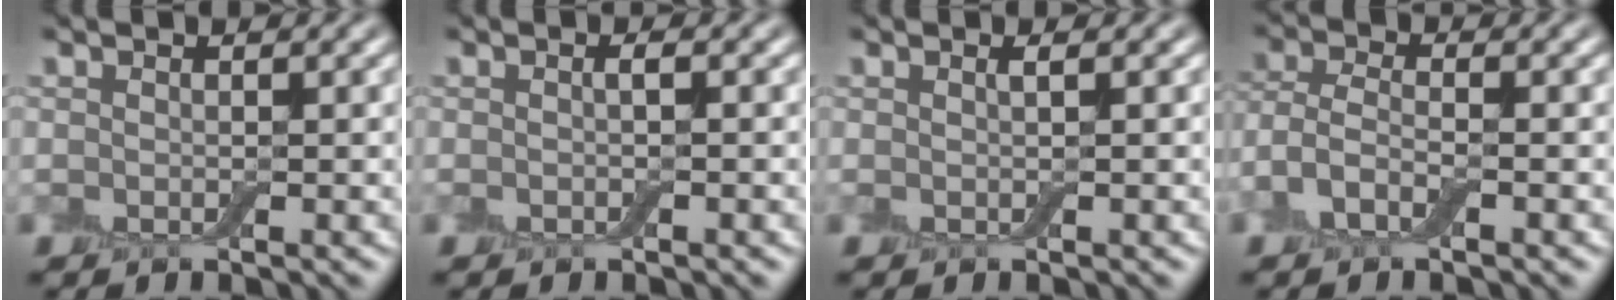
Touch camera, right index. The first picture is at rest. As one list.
[{"total": 0.9, "force": [0.0, 0.1, 0.9], "torque": [-0.018, 0.000, -0.002]}, {"total": 1.0, "force": [0.3, 0.2, 1.0], "torque": [-0.015, 0.001, -0.002]}, {"total": 3.1, "force": [-1.7, 1.4, 2.3], "torque": [-0.053, 0.005, -0.043]}]